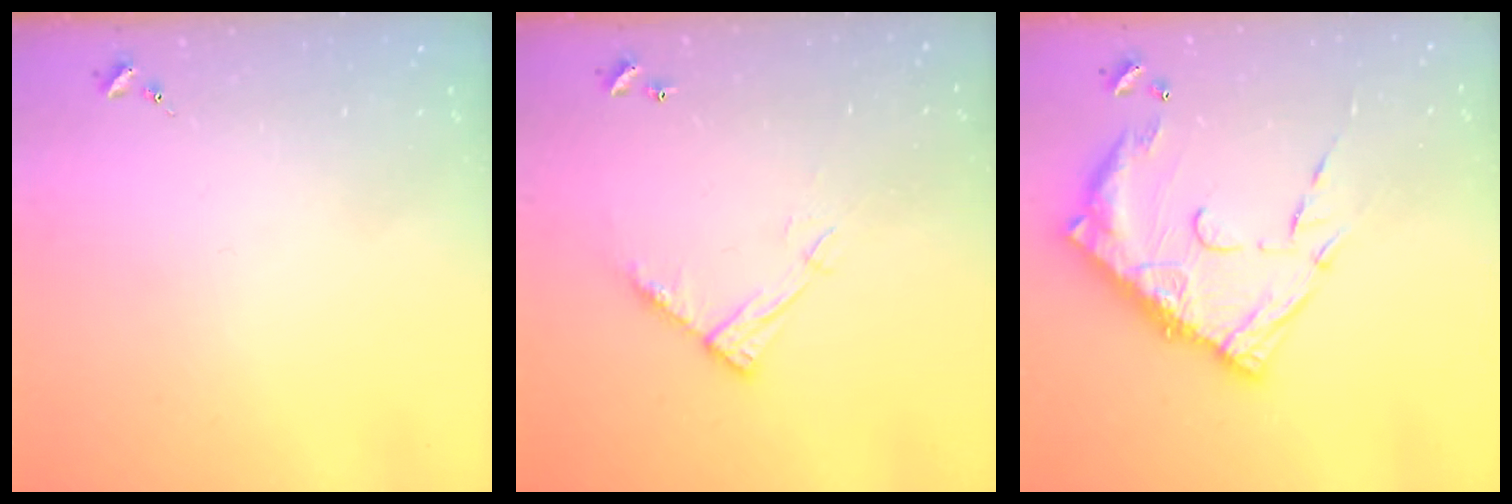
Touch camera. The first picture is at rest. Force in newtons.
{"total": 11.1, "press": 11.0, "slide": 0.5}
{"total": 17.5, "press": 17.4, "slide": 2.0}